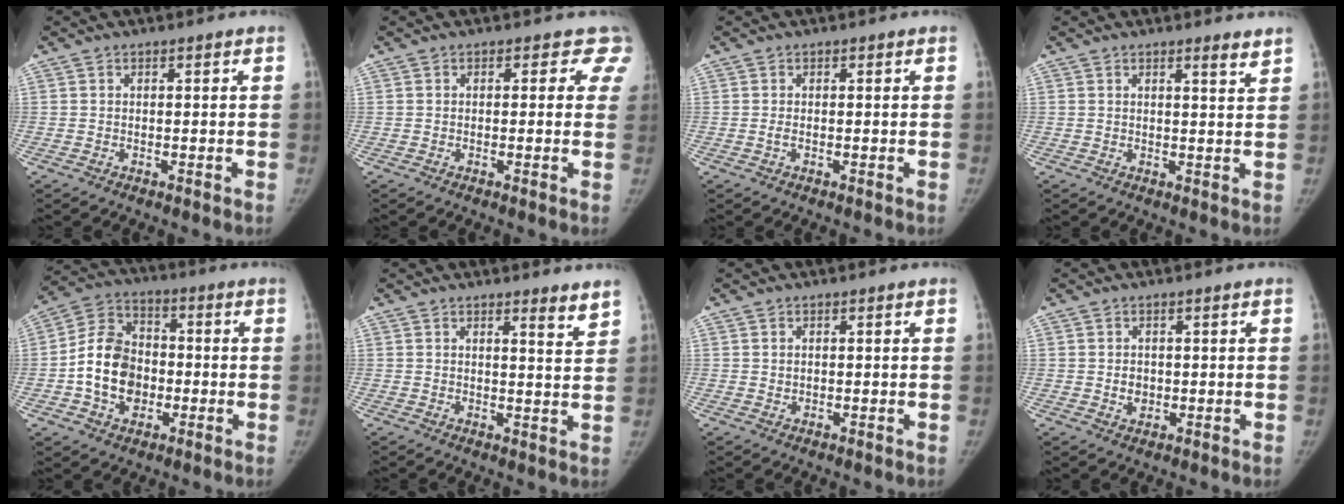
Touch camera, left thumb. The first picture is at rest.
{"total": 3.3, "force": [2.2, 2.2, 1.0], "torque": [0.026, -0.006, 0.000]}
{"total": 0.6, "force": [-0.1, 0.3, 0.5], "torque": [-0.009, -0.001, -0.004]}
{"total": 2.5, "force": [2.0, 0.1, 1.4], "torque": [-0.018, -0.017, 0.028]}
{"total": 13.2, "force": [-2.2, 10.1, 8.1], "torque": [-0.121, 0.027, -0.044]}
{"total": 3.6, "force": [2.9, 0.4, 2.1], "torque": [-0.023, -0.027, 0.037]}
{"total": 0.6, "force": [0.2, 0.5, 0.3], "torque": [-0.002, -0.001, 0.005]}
{"total": 2.3, "force": [0.0, 1.9, 1.3], "torque": [-0.013, 0.000, 0.005]}